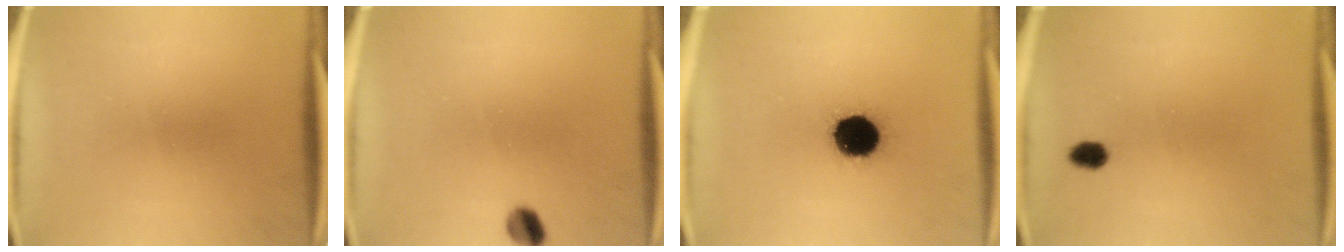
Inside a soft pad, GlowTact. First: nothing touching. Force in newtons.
{"total": 3.5}
{"total": 15.6}
{"total": 2.3}